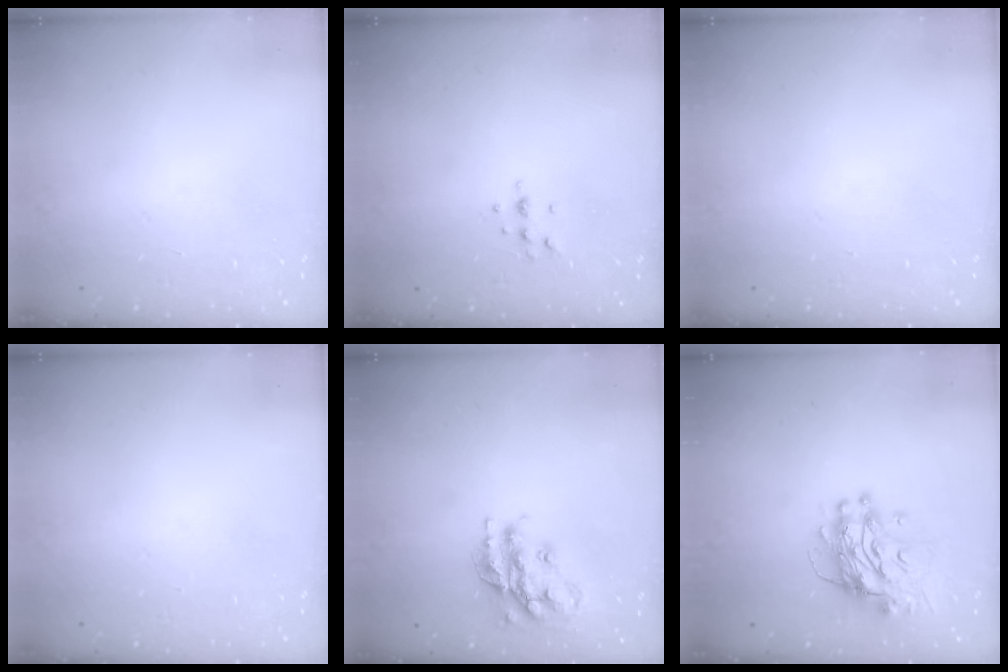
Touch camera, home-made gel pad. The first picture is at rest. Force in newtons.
{"total": 3.8, "press": 3.6, "slide": 1.1}
{"total": 0.6, "press": 0.0, "slide": 0.6}
{"total": 0.0}
{"total": 17.1, "press": 17.1, "slide": 1.4}
{"total": 11.4, "press": 11.4, "slide": 1.0}